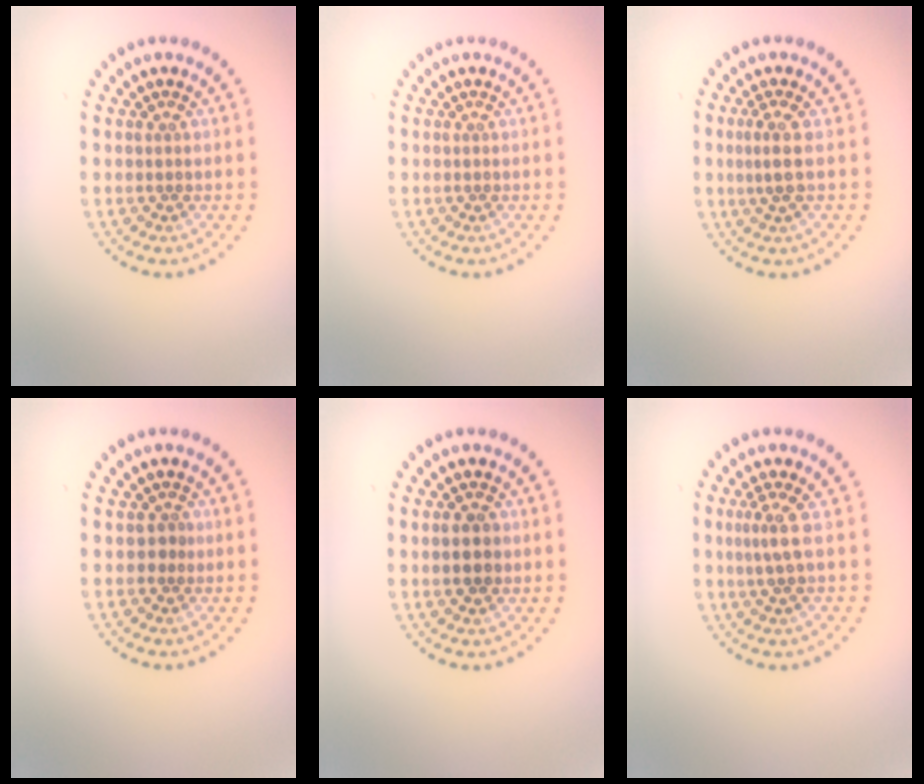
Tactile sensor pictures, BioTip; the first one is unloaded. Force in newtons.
{"total": 0.0}
{"total": 2.1, "press": 1.6, "slide": 1.4}
{"total": 1.0, "press": 0.8, "slide": 0.6}
{"total": 2.7, "press": 2.7, "slide": 0.1}
{"total": 2.1, "press": 1.4, "slide": 1.6}